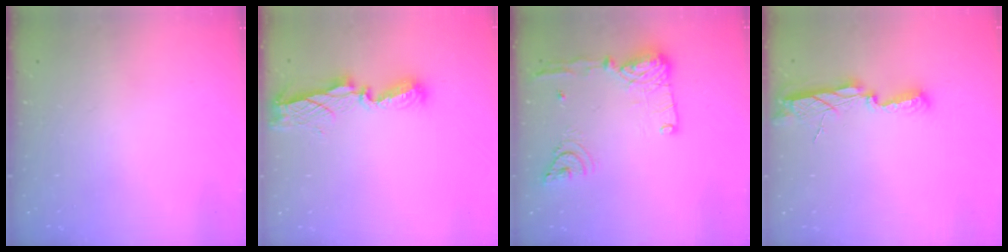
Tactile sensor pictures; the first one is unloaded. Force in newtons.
{"total": 8.5, "press": 8.5, "slide": 0.3}
{"total": 16.7, "press": 16.5, "slide": 2.8}
{"total": 7.5, "press": 7.5, "slide": 0.8}